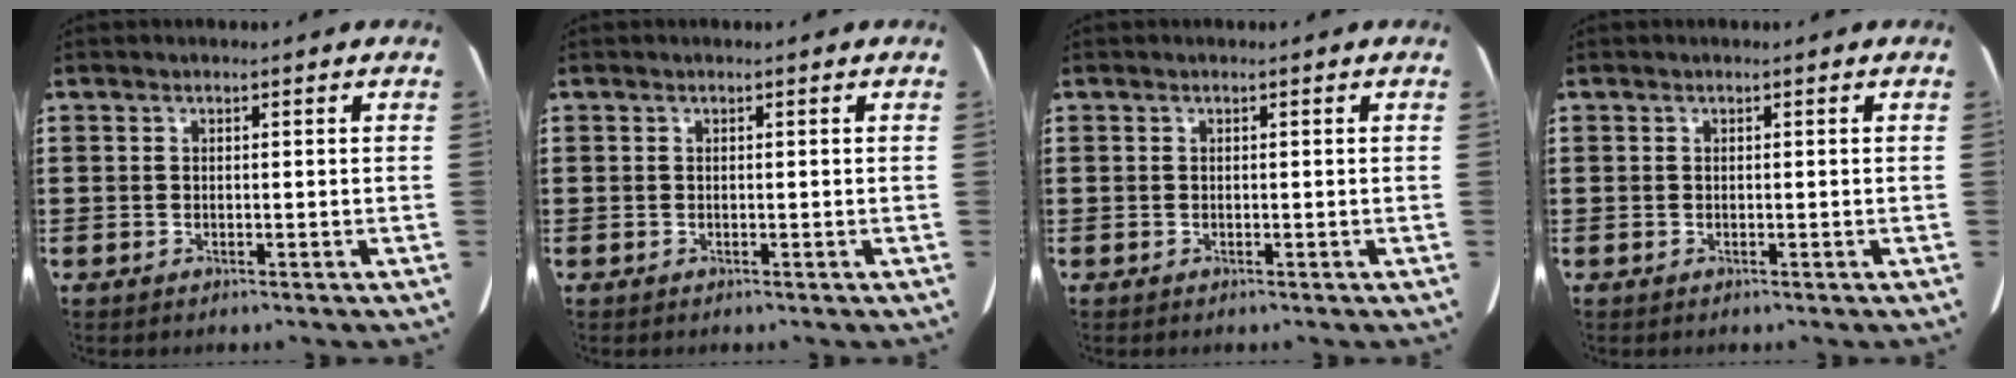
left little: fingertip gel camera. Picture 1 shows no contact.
{"total": 0.0}
{"total": 0.0}
{"total": 0.0}